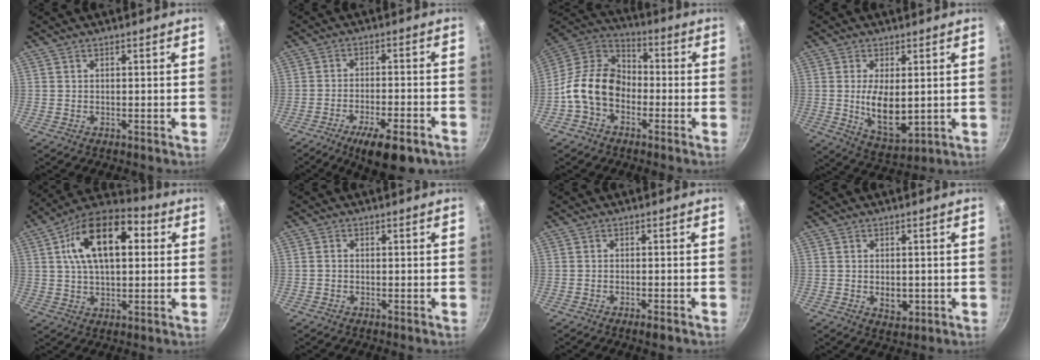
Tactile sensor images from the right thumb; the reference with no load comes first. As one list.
[{"total": 11.2, "force": [-6.7, 3.2, 8.4], "torque": [-0.126, 0.024, -0.100]}, {"total": 13.4, "force": [-3.8, 9.7, 8.4], "torque": [-0.114, 0.043, -0.096]}, {"total": 9.8, "force": [0.3, 4.7, 8.7], "torque": [-0.149, -0.018, 0.019]}, {"total": 17.9, "force": [4.3, 10.0, 14.3], "torque": [-0.215, 0.020, 0.054]}, {"total": 0.9, "force": [-0.3, 0.7, 0.5], "torque": [-0.008, 0.004, -0.006]}, {"total": 2.0, "force": [-1.3, 0.4, 1.4], "torque": [-0.035, 0.007, -0.021]}, {"total": 3.6, "force": [-0.4, 2.4, 2.7], "torque": [-0.034, -0.003, -0.003]}]